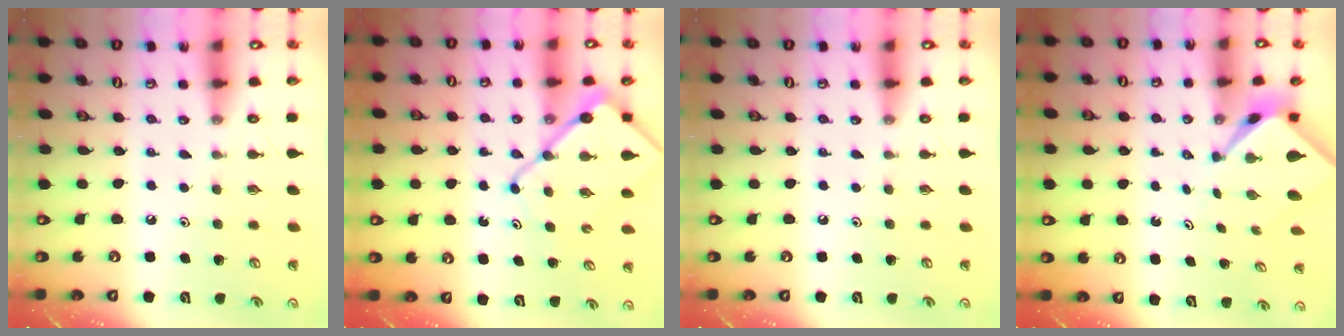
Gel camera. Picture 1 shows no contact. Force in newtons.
{"total": 11.8, "press": 11.7, "slide": 1.2}
{"total": 0.0}
{"total": 2.4, "press": 2.4, "slide": 0.1}